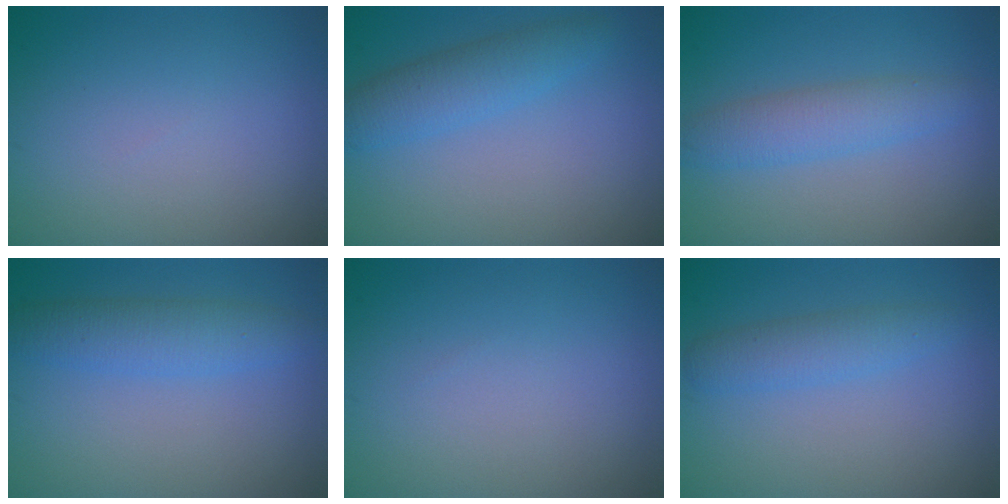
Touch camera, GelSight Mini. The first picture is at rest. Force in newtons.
{"total": 3.3, "press": 3.3, "slide": 0.0}
{"total": 3.2, "press": 3.2, "slide": 0.1}
{"total": 3.5, "press": 3.5, "slide": 0.2}
{"total": 0.0}
{"total": 2.5, "press": 2.5, "slide": 0.0}